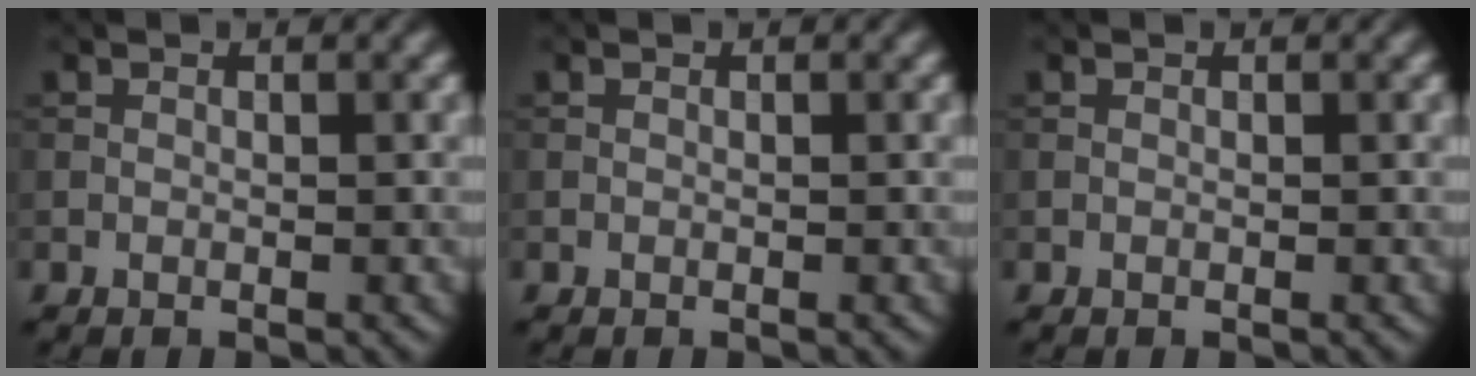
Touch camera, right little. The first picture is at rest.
{"total": 0.0}
{"total": 0.0}